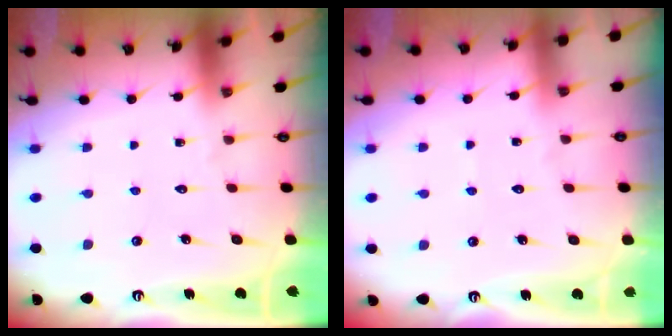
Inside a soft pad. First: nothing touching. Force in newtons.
{"total": 2.0, "press": 2.0, "slide": 0.3}